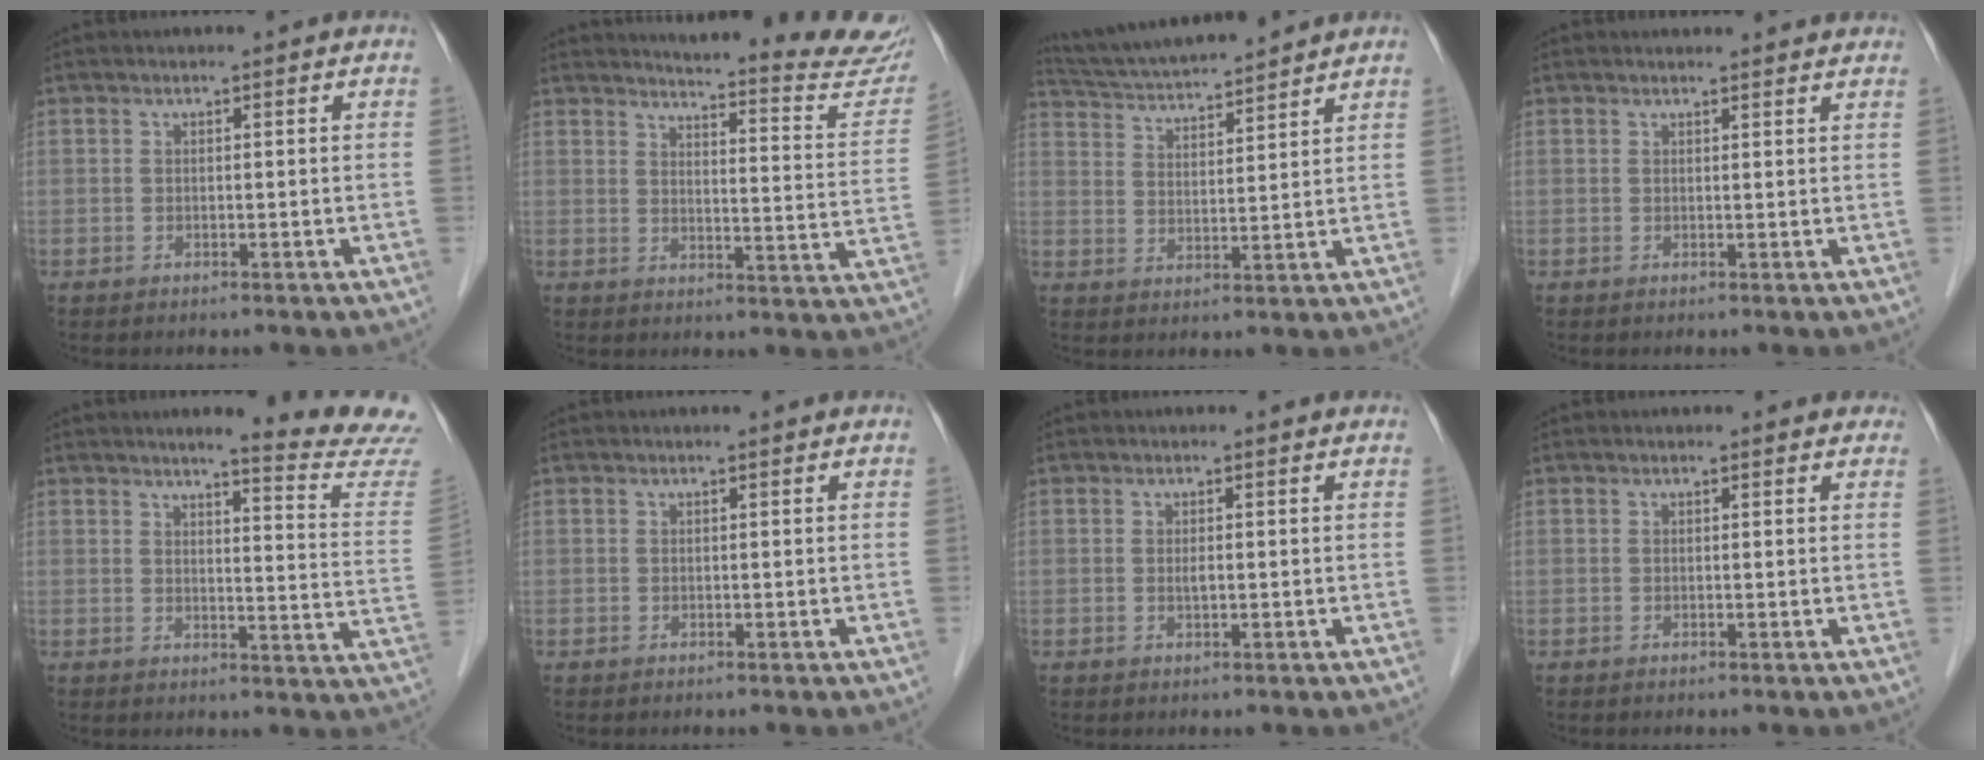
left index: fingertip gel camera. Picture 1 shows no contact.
{"total": 20.4, "force": [19.7, 0.9, 5.2], "torque": [-0.066, -0.115, 0.215]}
{"total": 12.9, "force": [12.0, 0.4, 4.8], "torque": [-0.093, 0.019, 0.198]}
{"total": 5.1, "force": [4.9, 0.8, 1.0], "torque": [-0.010, 0.013, 0.046]}
{"total": 12.8, "force": [12.2, -1.8, 3.2], "torque": [-0.038, -0.101, 0.126]}
{"total": 0.0}
{"total": 0.9, "force": [-0.1, 0.2, 0.9], "torque": [-0.016, -0.003, -0.002]}
{"total": 0.9, "force": [0.6, 0.7, 0.1], "torque": [0.001, -0.002, -0.003]}